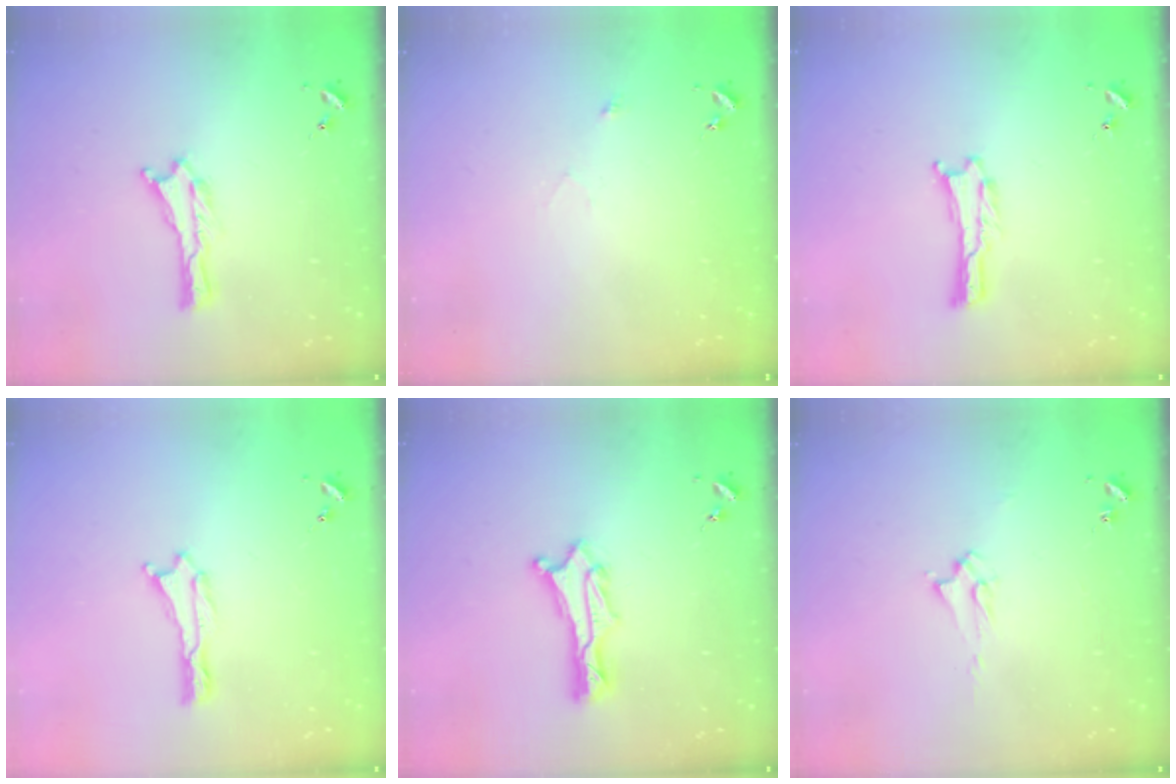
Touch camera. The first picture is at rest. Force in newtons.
{"total": 2.5, "press": 2.5, "slide": 0.2}
{"total": 0.0}
{"total": 0.0}
{"total": 1.5, "press": 1.5, "slide": 0.1}
{"total": 1.9, "press": 1.9, "slide": 0.3}